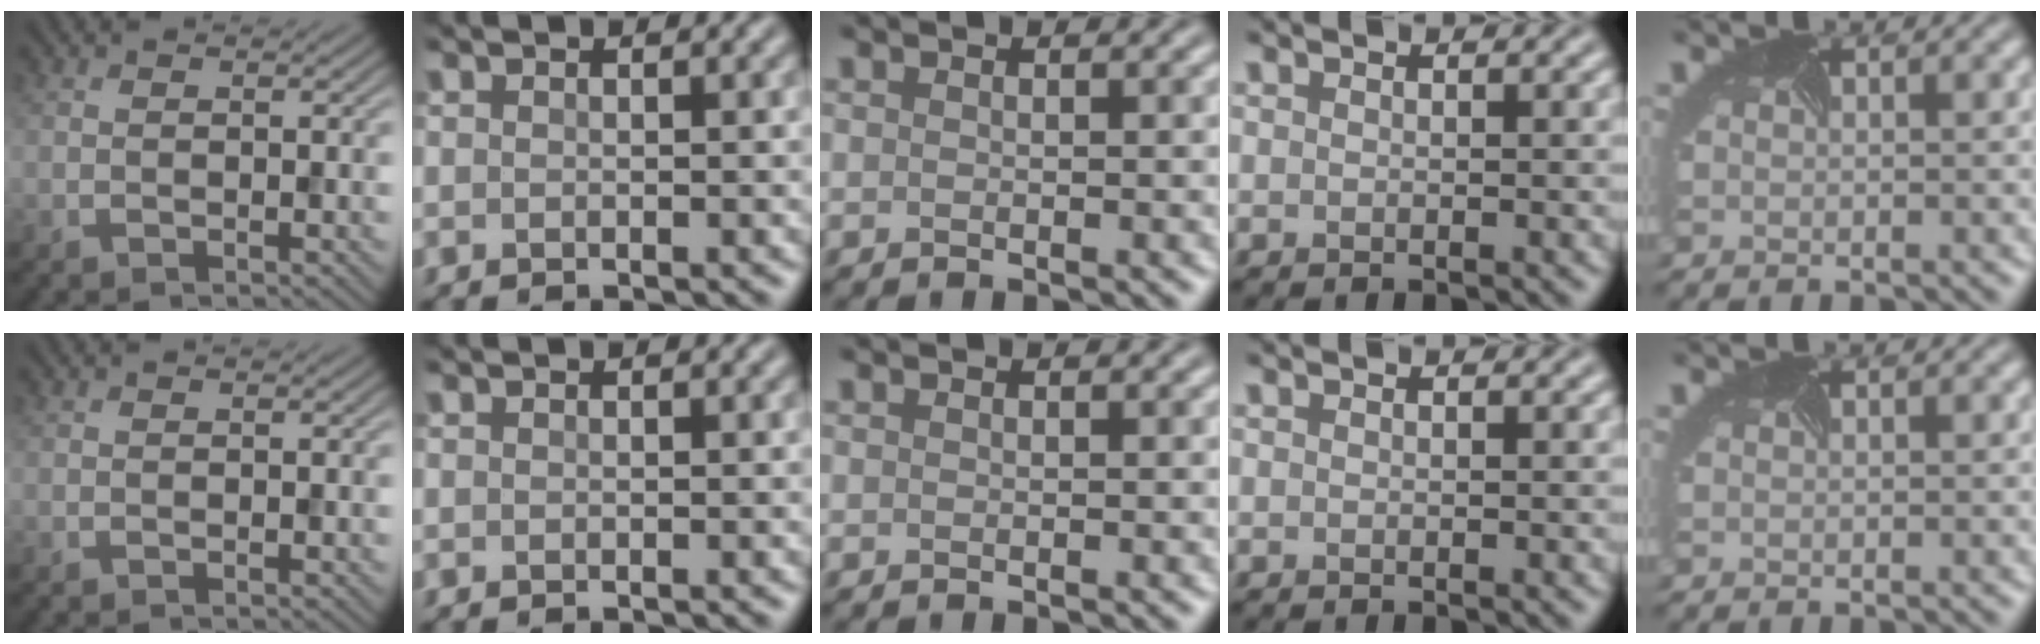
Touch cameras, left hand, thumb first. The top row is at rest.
{}